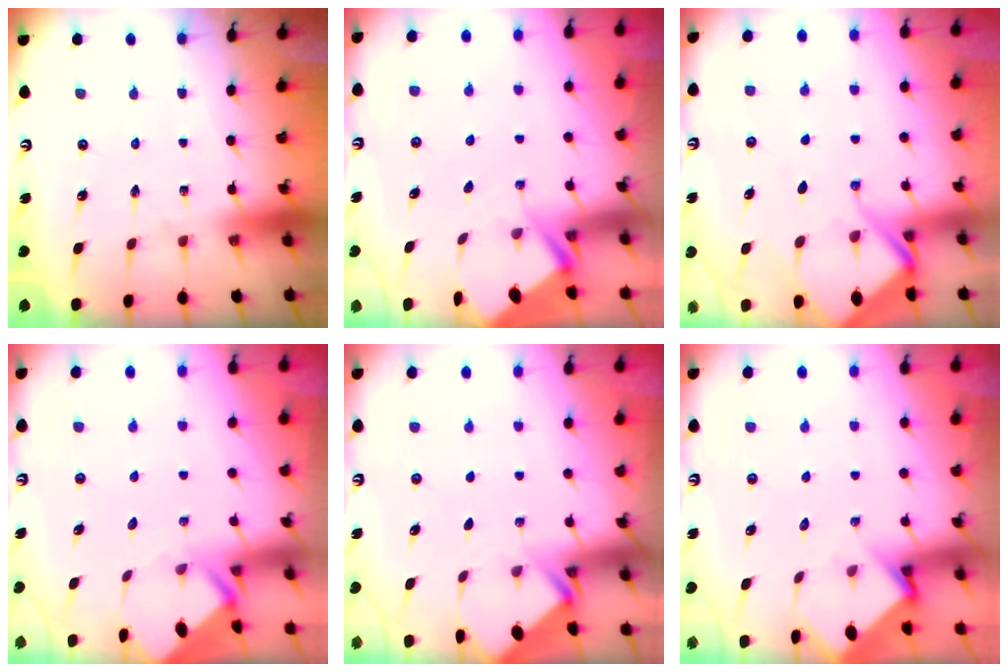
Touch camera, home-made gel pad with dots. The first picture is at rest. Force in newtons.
{"total": 2.9, "press": 2.8, "slide": 0.4}
{"total": 8.5, "press": 8.5, "slide": 1.0}
{"total": 3.2, "press": 3.2, "slide": 0.2}
{"total": 4.4, "press": 4.3, "slide": 0.5}
{"total": 3.7, "press": 3.7, "slide": 0.2}